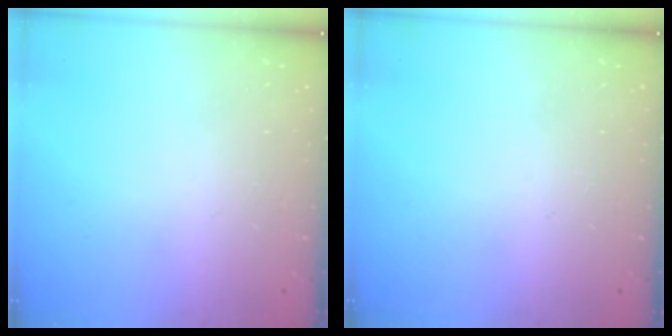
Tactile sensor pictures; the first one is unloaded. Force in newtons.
{"total": 0.0}